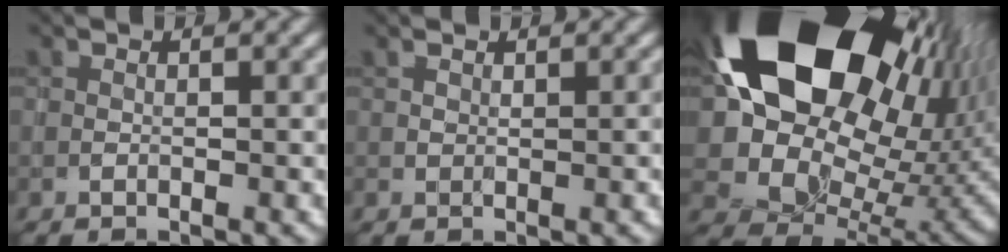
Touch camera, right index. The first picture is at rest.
{"total": 1.0, "force": [0.5, 0.5, 0.7], "torque": [-0.012, 0.001, 0.011]}
{"total": 20.7, "force": [8.6, 13.6, 13.1], "torque": [-0.237, -0.018, 0.176]}